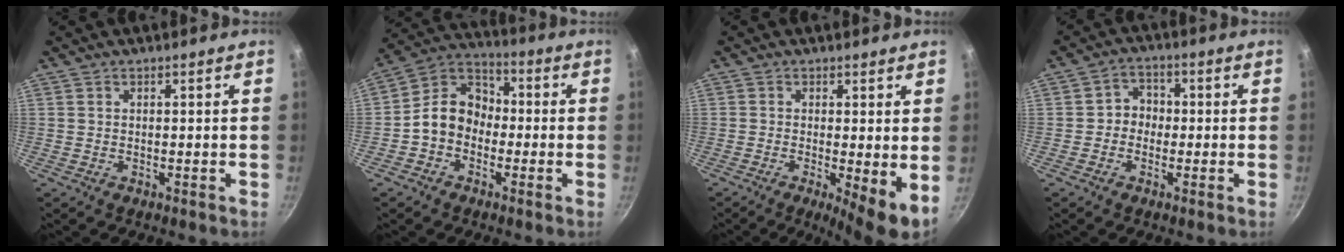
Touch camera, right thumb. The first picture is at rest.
{"total": 9.9, "force": [-2.1, 8.0, 5.5], "torque": [-0.058, 0.044, -0.061]}
{"total": 6.4, "force": [-0.6, 1.4, 6.2], "torque": [-0.091, -0.014, -0.008]}
{"total": 4.3, "force": [-0.6, 3.9, 1.8], "torque": [0.005, 0.014, -0.019]}